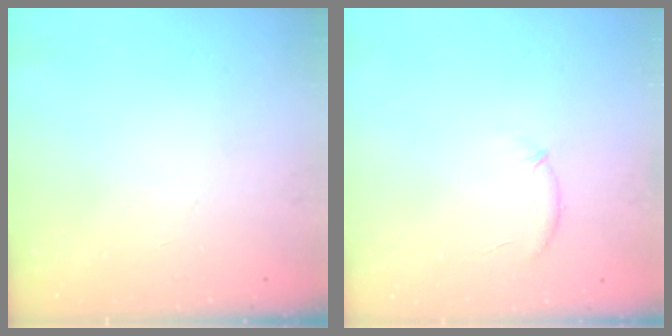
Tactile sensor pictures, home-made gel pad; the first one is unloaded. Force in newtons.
{"total": 6.9, "press": 6.7, "slide": 1.6}